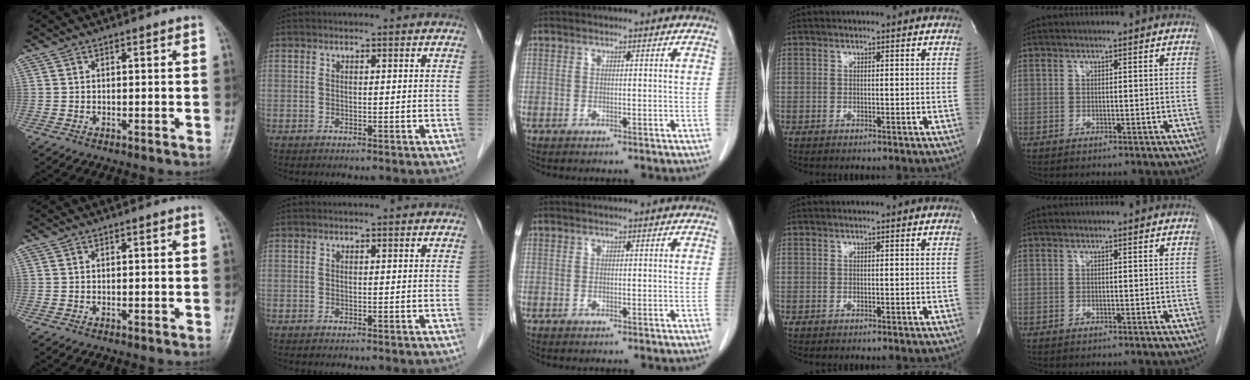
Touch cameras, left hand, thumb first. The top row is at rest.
{}